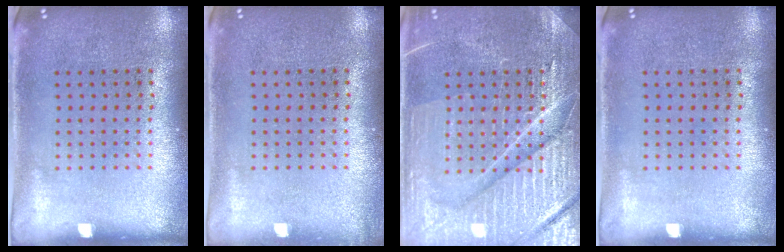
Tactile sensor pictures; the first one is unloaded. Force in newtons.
{"total": 0.5, "press": 0.5, "slide": 0.1}
{"total": 5.2, "press": 5.1, "slide": 0.7}
{"total": 0.0}